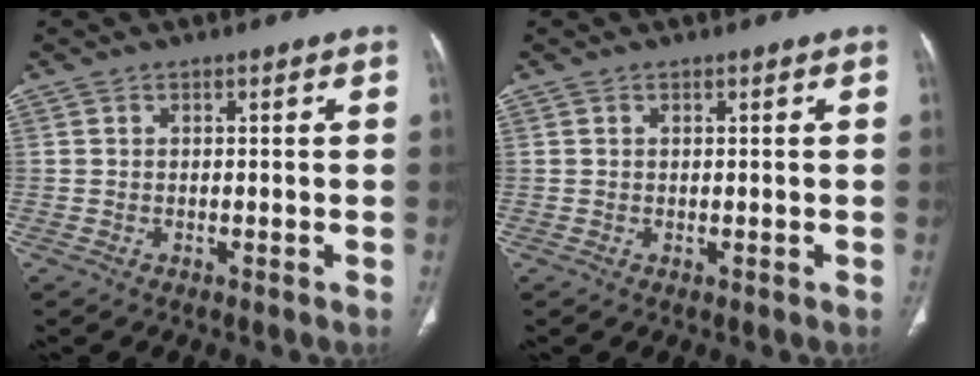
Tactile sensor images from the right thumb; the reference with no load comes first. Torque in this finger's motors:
{"motor_torque": [0.15, 0.07, 0.18, 0.01, -0.06]}